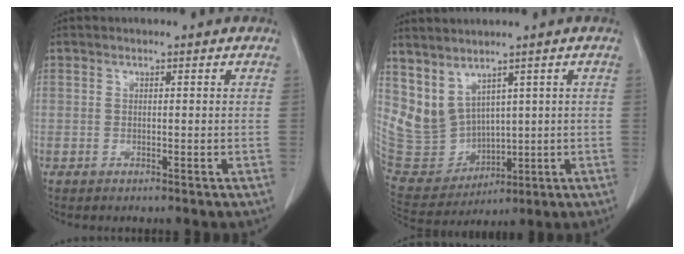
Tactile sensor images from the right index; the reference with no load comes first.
{"total": 9.7, "force": [5.0, 6.9, 4.7], "torque": [-0.107, 0.008, 0.133]}